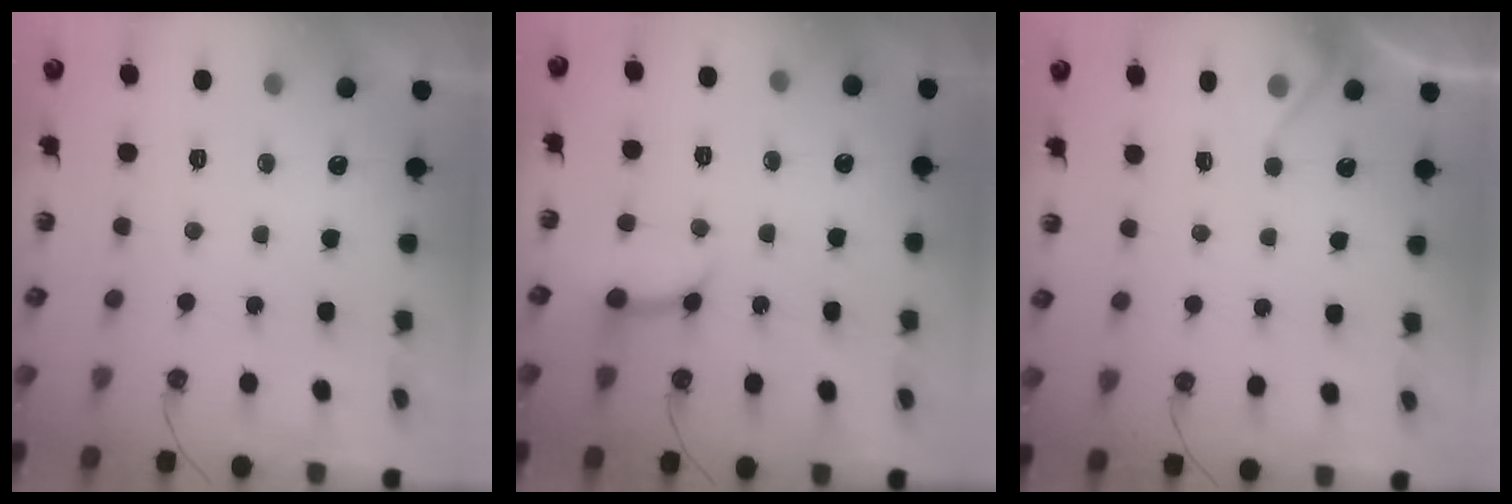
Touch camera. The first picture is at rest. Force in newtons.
{"total": 11.0, "press": 10.9, "slide": 1.2}
{"total": 5.2, "press": 5.1, "slide": 0.8}